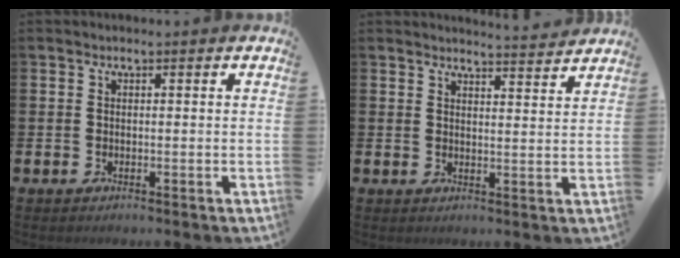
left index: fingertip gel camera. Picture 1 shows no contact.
{"total": 3.9, "force": [3.9, -0.5, 0.1], "torque": [0.003, -0.031, 0.068]}